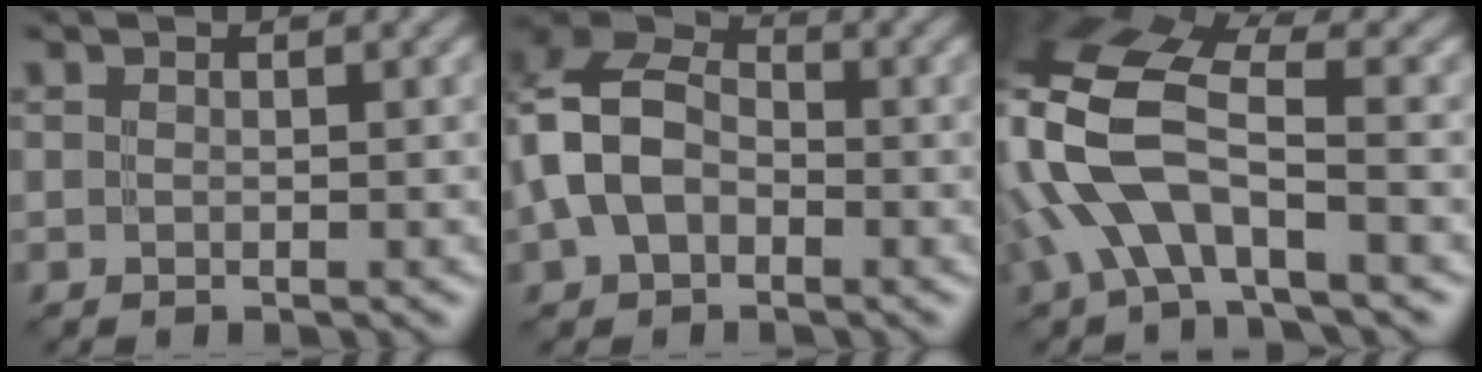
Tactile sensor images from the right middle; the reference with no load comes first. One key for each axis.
{"total": 8.0, "fx": -1.2, "fy": 5.7, "fz": 5.5, "tx": -0.122, "ty": 0.015, "tz": -0.037}
{"total": 8.8, "fx": -2.7, "fy": 4.0, "fz": 7.5, "tx": -0.170, "ty": 0.012, "tz": -0.067}